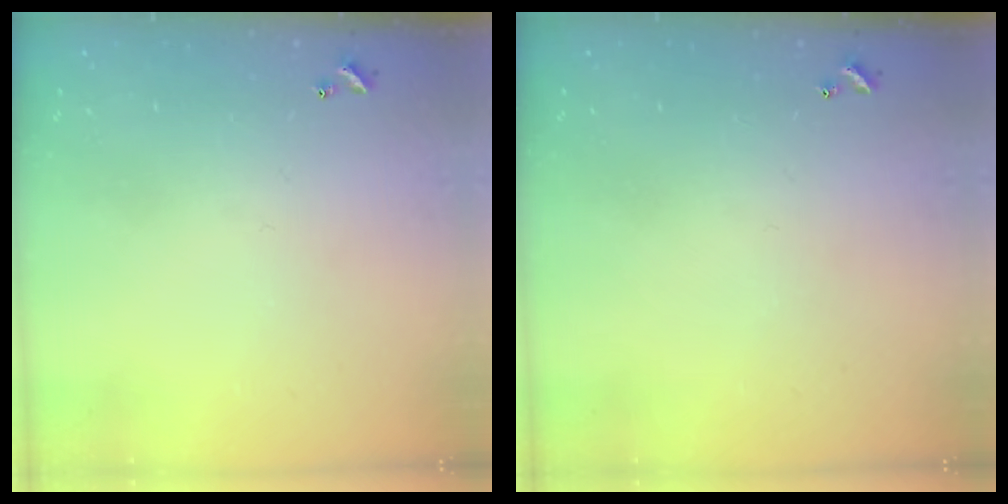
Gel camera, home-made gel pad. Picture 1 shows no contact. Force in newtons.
{"total": 0.0}